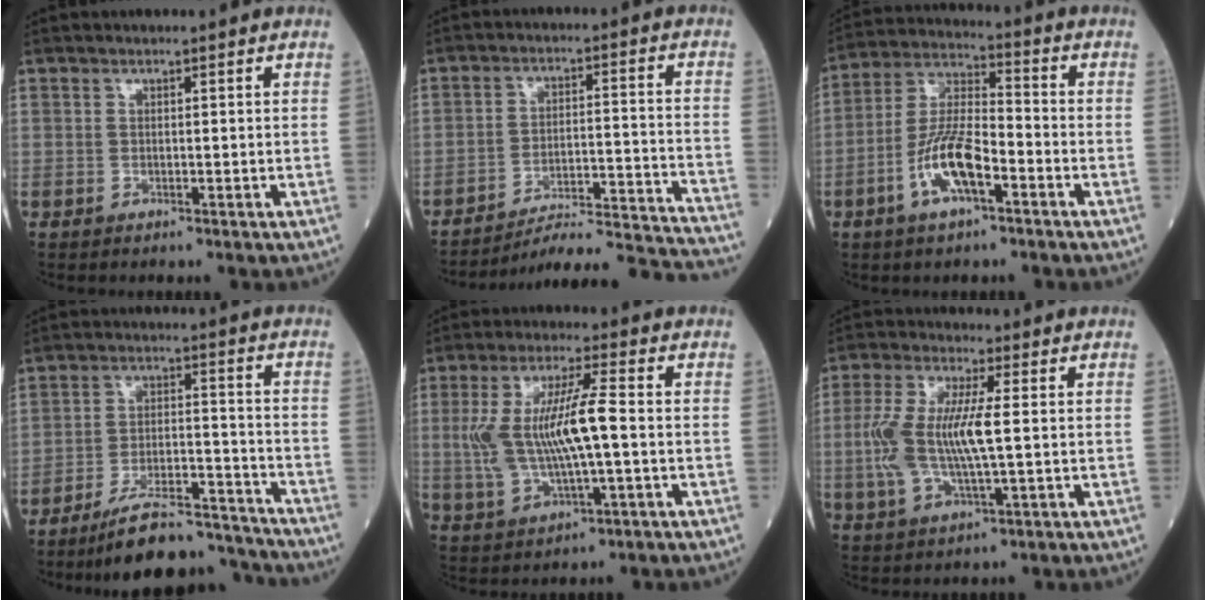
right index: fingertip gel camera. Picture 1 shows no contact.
{"total": 21.0, "force": [-20.3, -1.3, 5.2], "torque": [-0.035, -0.004, -0.279]}
{"total": 10.4, "force": [-4.4, 3.0, 9.0], "torque": [-0.187, 0.007, -0.084]}
{"total": 14.6, "force": [-13.7, 2.0, 4.6], "torque": [-0.068, 0.028, -0.217]}
{"total": 12.0, "force": [-0.1, 2.5, 11.7], "torque": [-0.249, 0.011, 0.003]}
{"total": 10.7, "force": [0.1, 2.6, 10.4], "torque": [-0.233, 0.008, 0.002]}